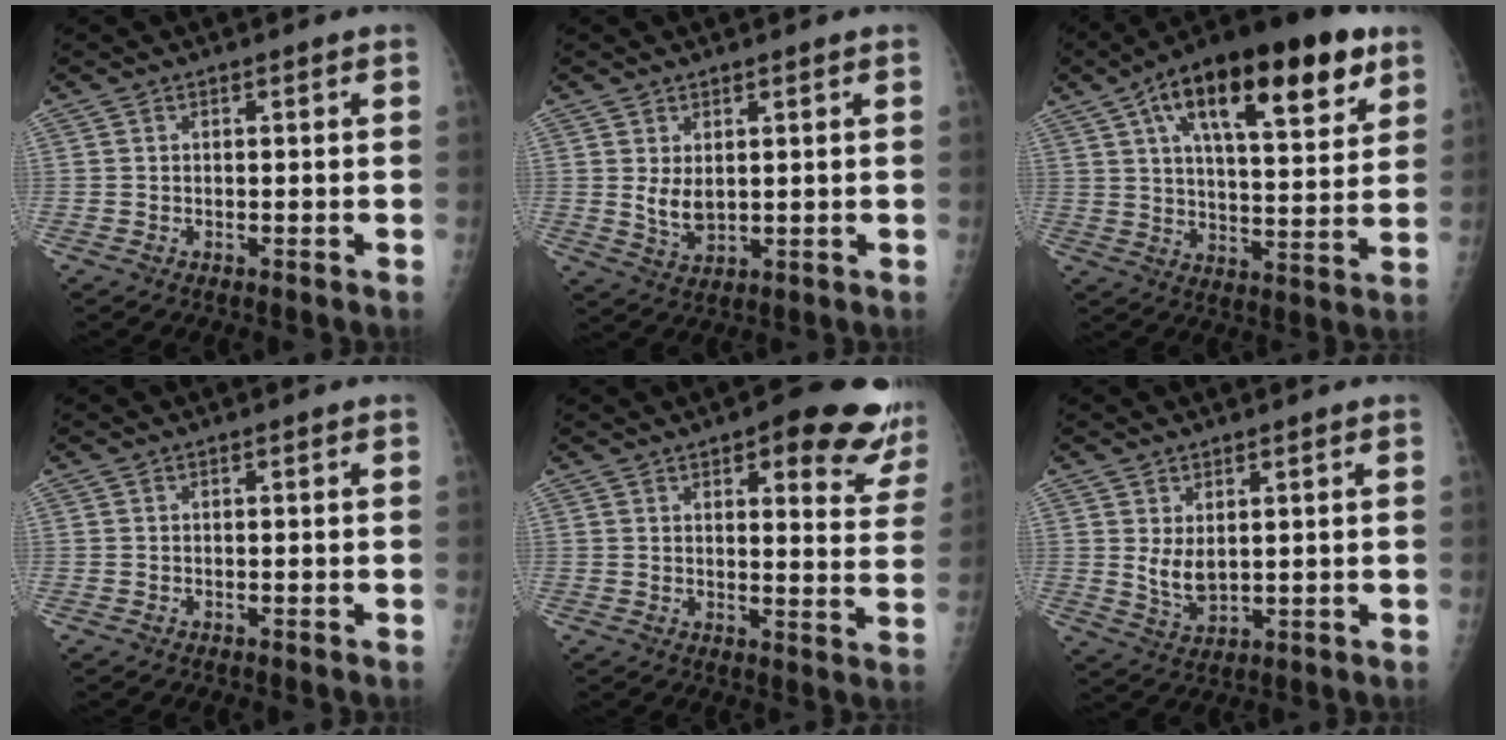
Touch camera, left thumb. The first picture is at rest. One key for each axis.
{"total": 4.4, "fx": 0.9, "fy": 2.6, "fz": 3.5, "tx": -0.052, "ty": -0.015, "tz": 0.026}
{"total": 24.5, "fx": 12.2, "fy": 9.2, "fz": 19.1, "tx": -0.279, "ty": -0.018, "tz": 0.191}
{"total": 0.0}
{"total": 15.7, "fx": 10.2, "fy": 5.5, "fz": 10.6, "tx": -0.077, "ty": -0.049, "tz": 0.109}
{"total": 4.7, "fx": 1.3, "fy": 2.6, "fz": 3.8, "tx": -0.060, "ty": -0.018, "tz": 0.035}